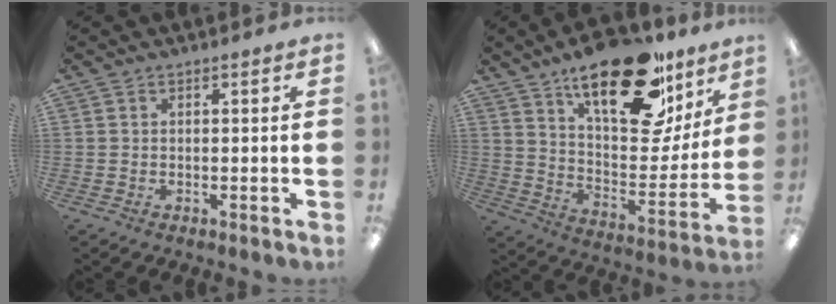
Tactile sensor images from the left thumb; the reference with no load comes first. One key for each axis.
{"total": 26.5, "fx": 18.0, "fy": 10.5, "fz": 16.4, "tx": -0.236, "ty": -0.116, "tz": 0.299}